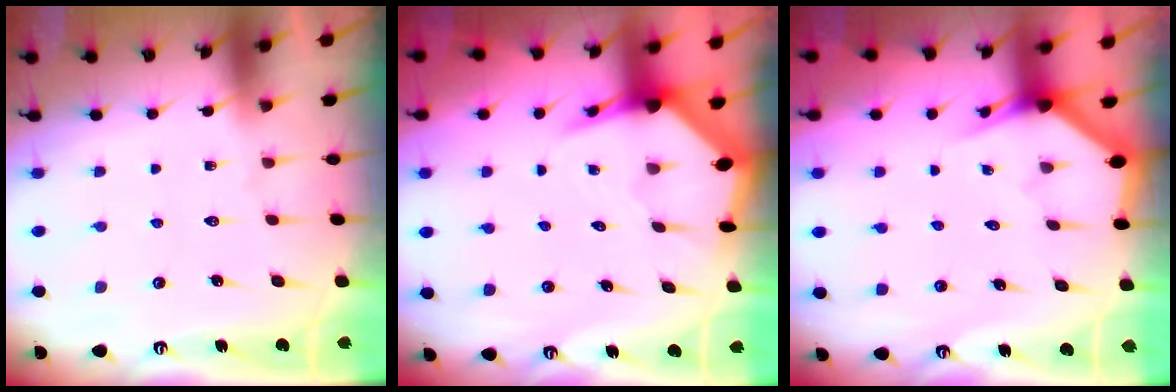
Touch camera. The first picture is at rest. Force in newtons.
{"total": 4.6, "press": 4.6, "slide": 0.4}
{"total": 3.0, "press": 3.0, "slide": 0.1}